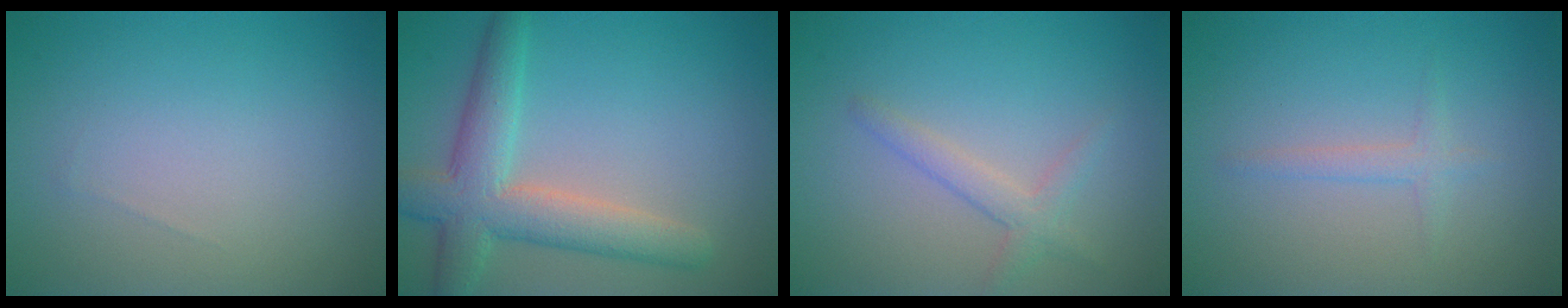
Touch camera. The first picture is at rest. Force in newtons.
{"total": 5.8, "press": 5.8, "slide": 0.3}
{"total": 2.0, "press": 2.0, "slide": 0.1}
{"total": 1.2, "press": 1.2, "slide": 0.1}